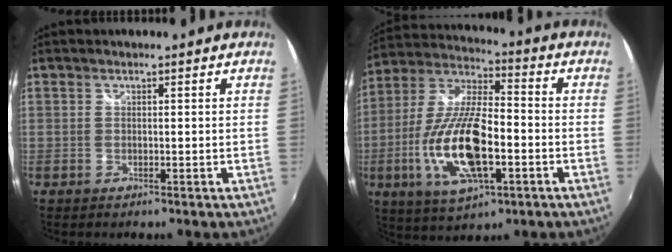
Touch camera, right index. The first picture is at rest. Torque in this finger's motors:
{"motor_torque": [2.14, 0.00, 1.05, 0.21]}